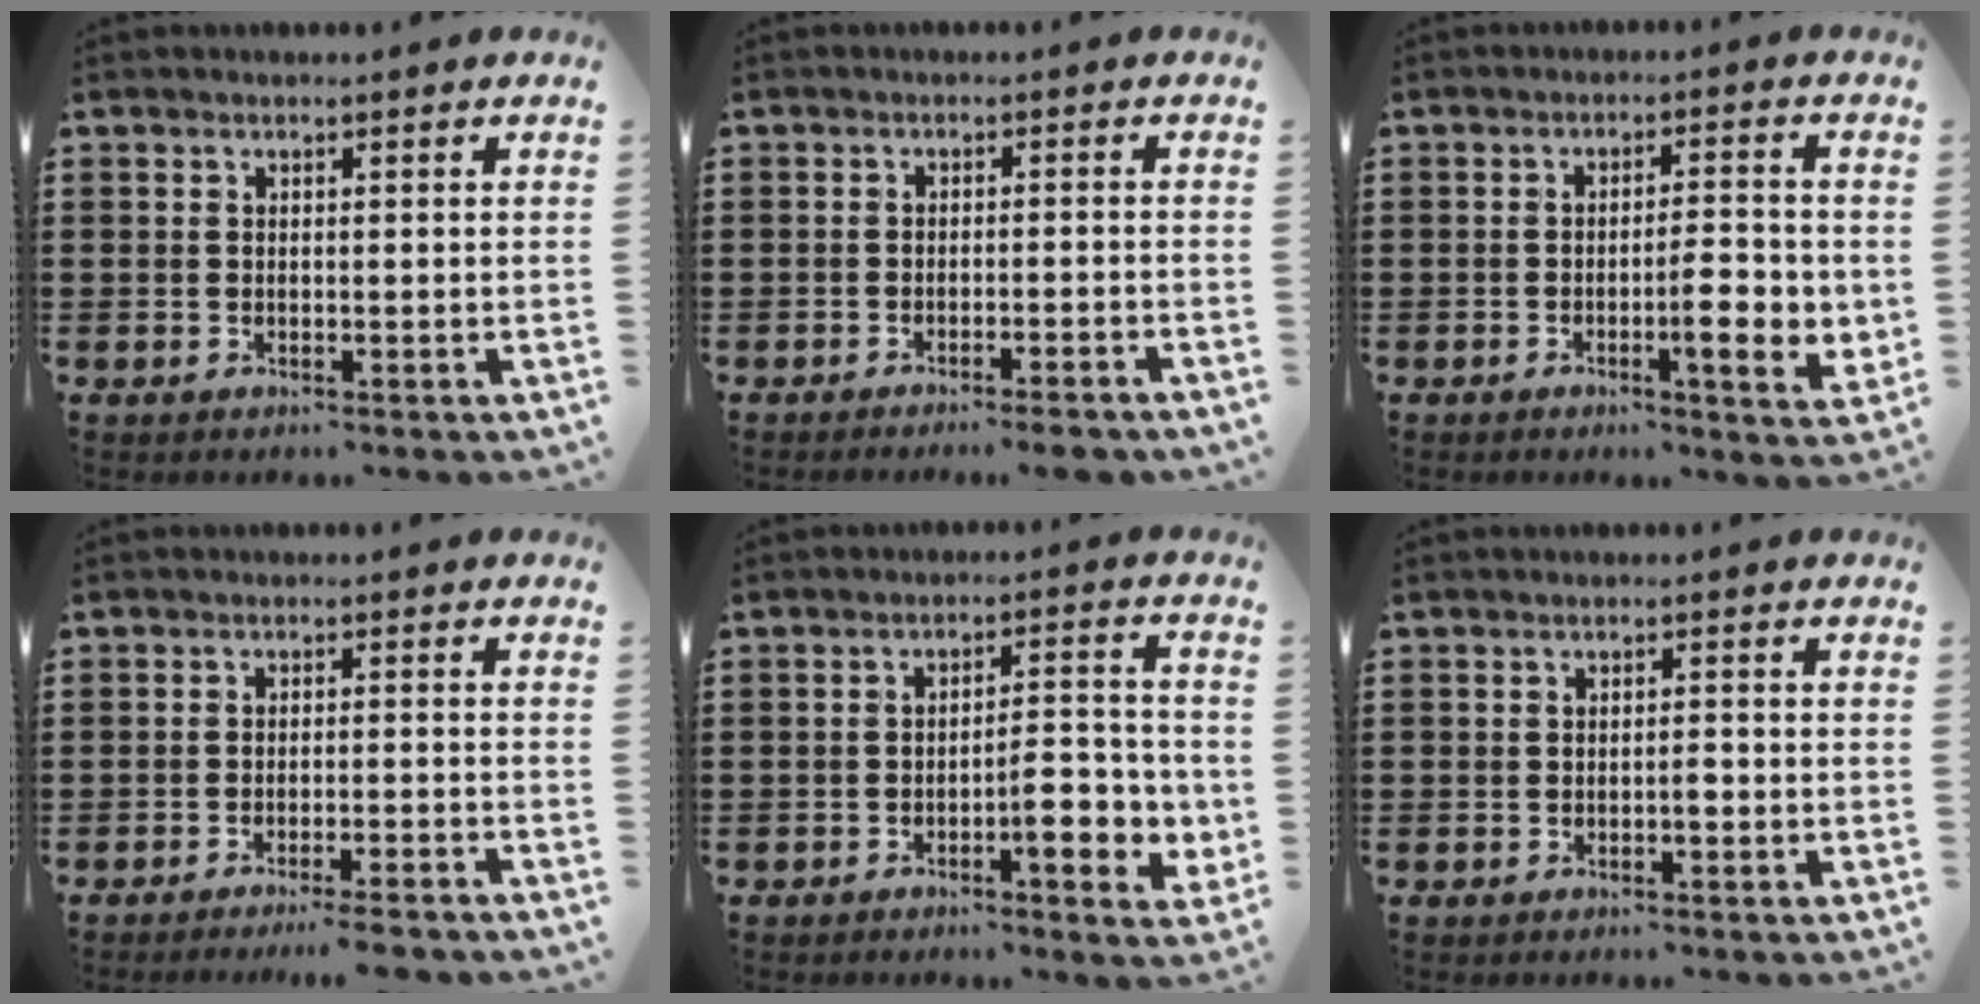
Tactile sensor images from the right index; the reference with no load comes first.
{"total": 2.8, "force": [-2.4, -0.4, 1.3], "torque": [-0.023, -0.004, -0.046]}
{"total": 6.4, "force": [-1.3, 1.4, 6.1], "torque": [-0.086, -0.007, -0.025]}
{"total": 3.0, "force": [-2.7, -0.4, 1.2], "torque": [-0.020, -0.005, -0.052]}
{"total": 6.6, "force": [-2.4, 2.0, 5.8], "torque": [-0.077, -0.002, -0.042]}
{"total": 1.5, "force": [-0.7, 0.6, 1.2], "torque": [-0.023, -0.001, -0.012]}